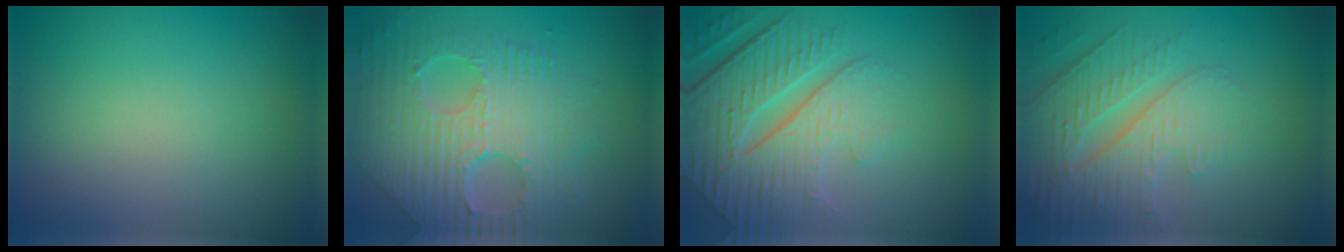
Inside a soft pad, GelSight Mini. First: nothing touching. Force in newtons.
{"total": 9.1, "press": 6.3, "slide": 6.6}
{"total": 7.6, "press": 5.7, "slide": 5.1}
{"total": 4.3, "press": 4.1, "slide": 1.4}